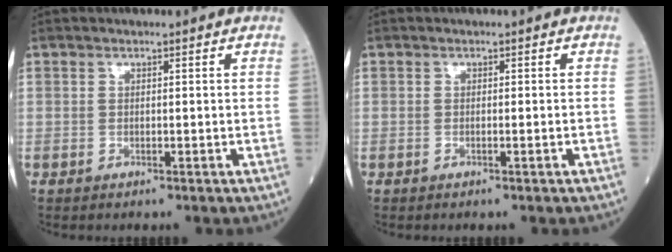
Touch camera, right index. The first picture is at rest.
{"total": 0.5, "force": [-0.3, -0.1, 0.4], "torque": [-0.009, 0.002, -0.005]}